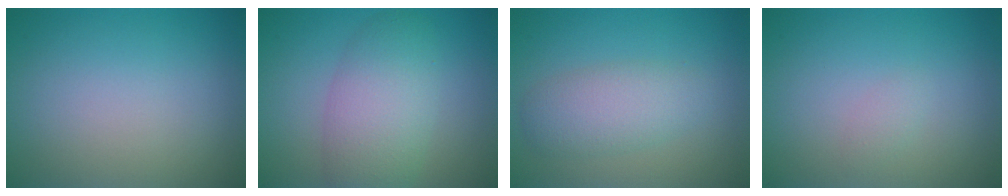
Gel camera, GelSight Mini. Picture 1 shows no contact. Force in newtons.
{"total": 5.6, "press": 5.6, "slide": 0.2}
{"total": 2.2, "press": 2.2, "slide": 0.2}
{"total": 0.7, "press": 0.7, "slide": 0.0}